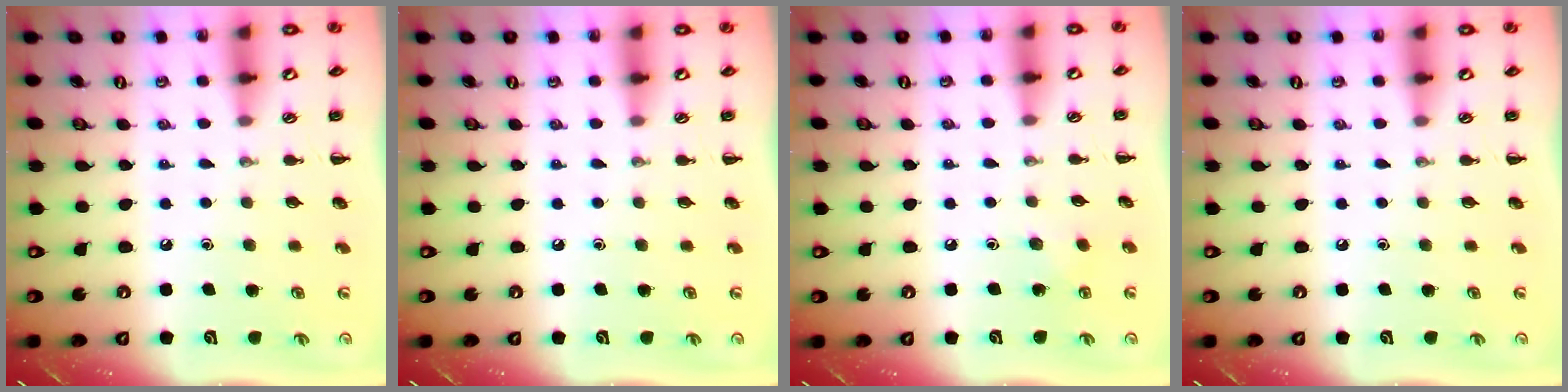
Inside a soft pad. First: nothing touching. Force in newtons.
{"total": 0.0}
{"total": 4.0, "press": 3.8, "slide": 1.2}
{"total": 0.0}